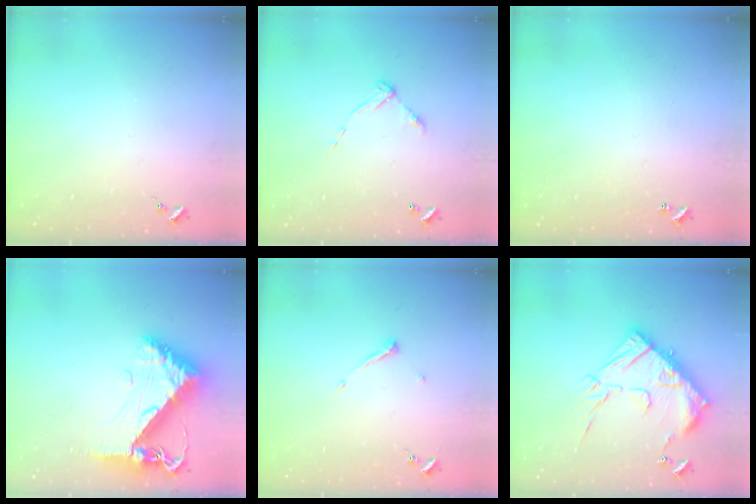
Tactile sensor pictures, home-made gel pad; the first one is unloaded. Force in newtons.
{"total": 6.6, "press": 6.6, "slide": 0.4}
{"total": 0.9, "press": 0.9, "slide": 0.2}
{"total": 13.5, "press": 13.5, "slide": 1.4}
{"total": 5.3, "press": 5.3, "slide": 0.4}
{"total": 21.5, "press": 21.4, "slide": 2.1}